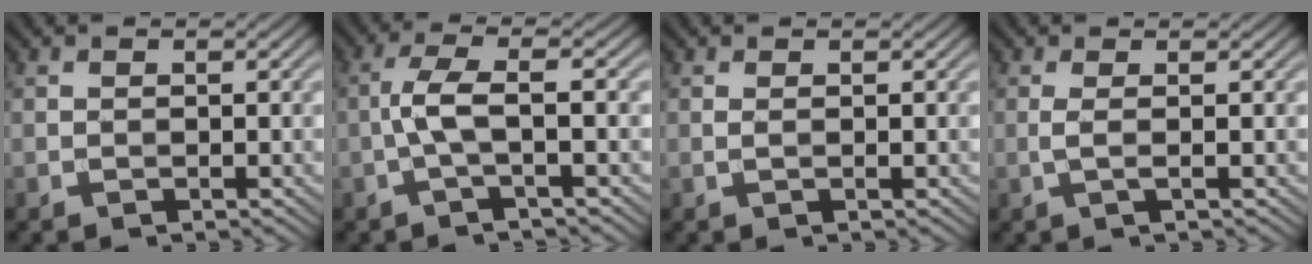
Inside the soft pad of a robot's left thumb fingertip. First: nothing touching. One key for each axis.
{"total": 4.0, "fx": -0.9, "fy": 0.5, "fz": 3.9, "tx": -0.081, "ty": 0.013, "tz": -0.028}
{"total": 0.6, "fx": 0.2, "fy": 0.1, "fz": 0.6, "tx": -0.017, "ty": 0.002, "tz": 0.003}
{"total": 1.7, "fx": 0.2, "fy": 0.3, "fz": 1.7, "tx": -0.035, "ty": 0.005, "tz": -0.003}